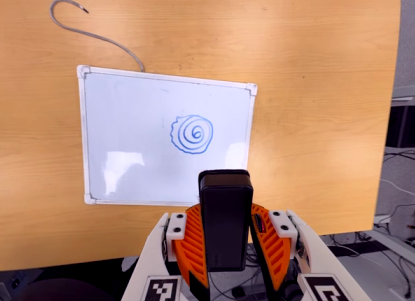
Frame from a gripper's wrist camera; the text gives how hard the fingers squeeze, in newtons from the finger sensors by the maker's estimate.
{"total": 7.4, "left": 6.1, "right": 8.7}